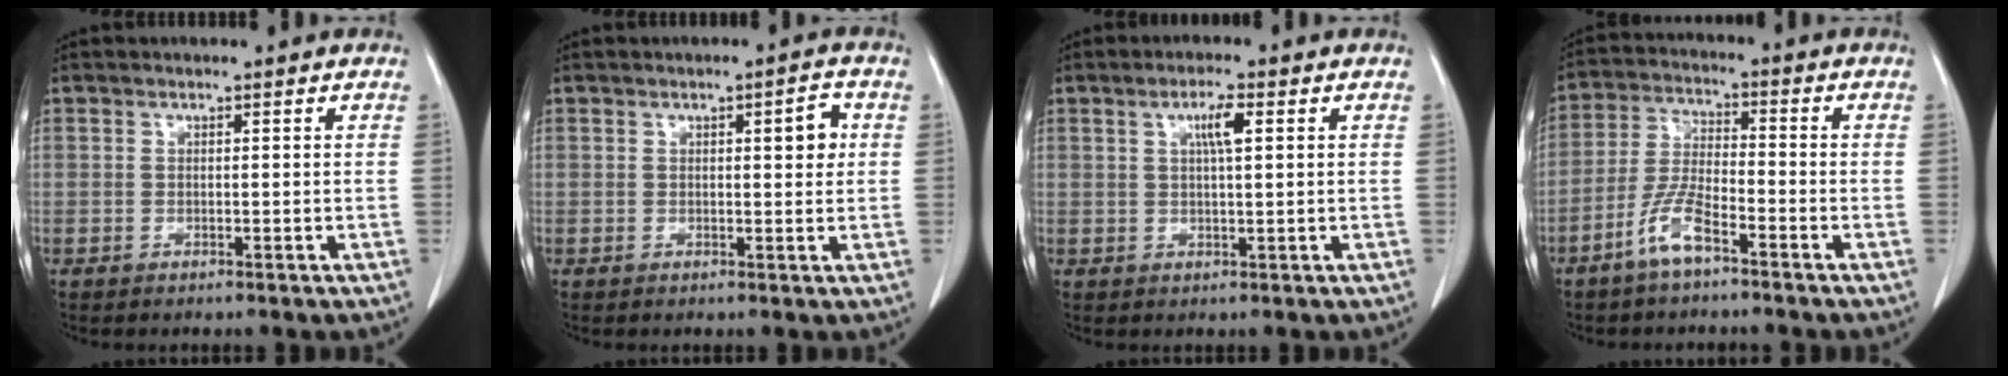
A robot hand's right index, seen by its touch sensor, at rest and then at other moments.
{"total": 3.2, "force": [0.8, 0.8, 3.0], "torque": [-0.039, 0.003, 0.009]}
{"total": 3.5, "force": [1.2, 0.4, 3.2], "torque": [-0.058, 0.002, 0.020]}
{"total": 6.9, "force": [-4.4, 1.2, 5.2], "torque": [-0.114, -0.003, -0.091]}